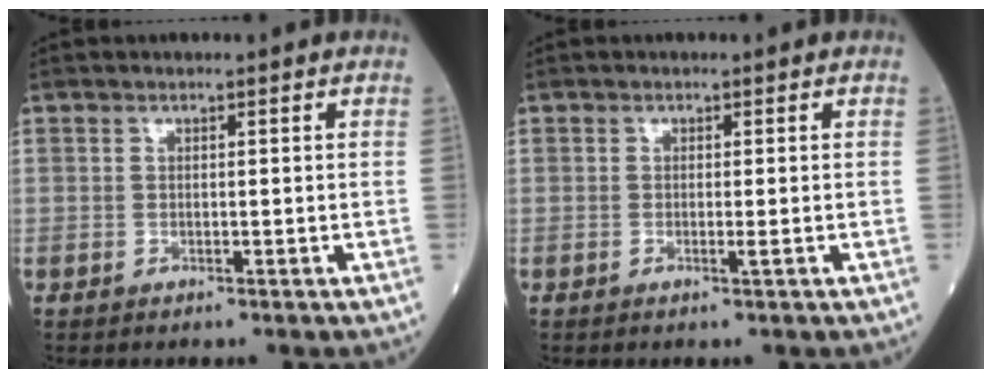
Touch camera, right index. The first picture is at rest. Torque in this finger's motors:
{"motor_torque": [-0.05, 0.00, 0.02, 0.00]}